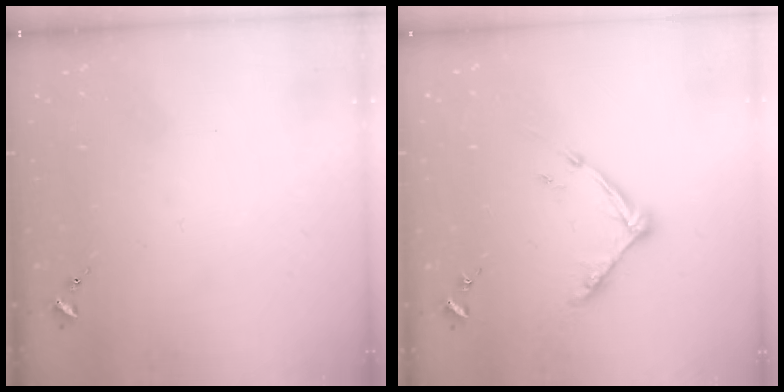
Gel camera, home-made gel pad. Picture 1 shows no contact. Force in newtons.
{"total": 9.0, "press": 9.0, "slide": 0.7}